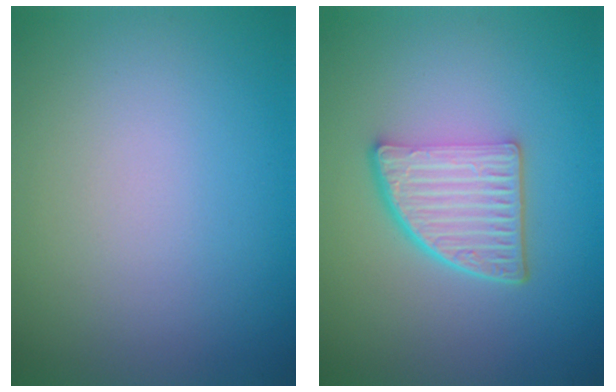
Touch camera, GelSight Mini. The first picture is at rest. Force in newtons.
{"total": 5.2, "press": 3.7, "slide": 3.7}